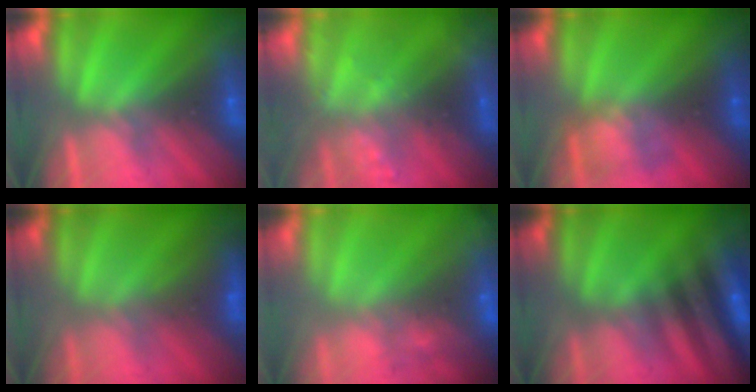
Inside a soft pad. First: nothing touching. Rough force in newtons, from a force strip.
{"total": 2.3}
{"total": 2.3}
{"total": 3.1}
{"total": 7.6}
{"total": 3.0}